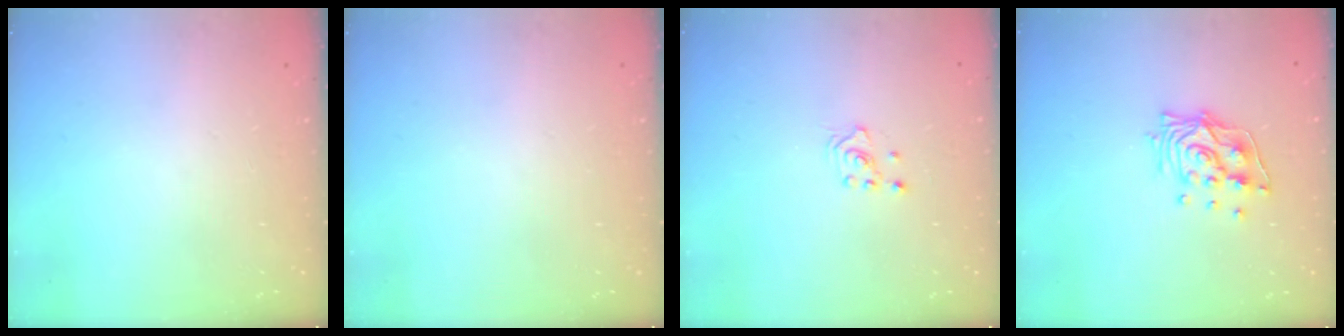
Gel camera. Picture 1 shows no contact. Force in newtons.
{"total": 0.0}
{"total": 2.0, "press": 2.0, "slide": 0.2}
{"total": 11.3, "press": 11.2, "slide": 1.8}